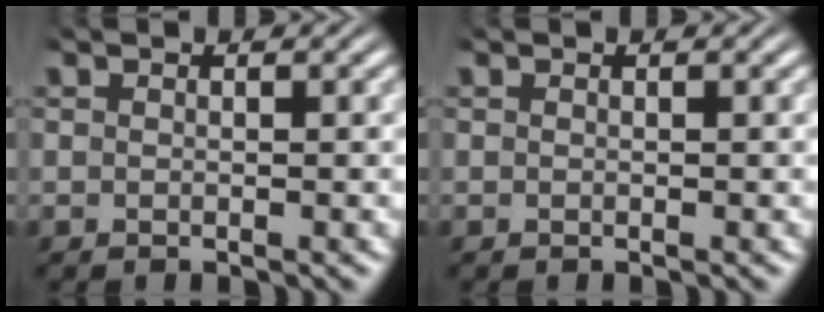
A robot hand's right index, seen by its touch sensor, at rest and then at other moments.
{"total": 0.0}